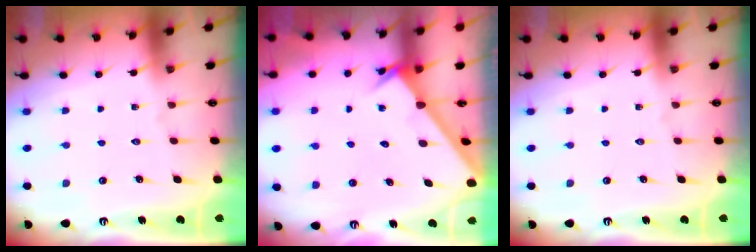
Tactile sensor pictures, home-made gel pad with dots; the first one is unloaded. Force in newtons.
{"total": 2.6, "press": 2.6, "slide": 0.1}
{"total": 0.0}